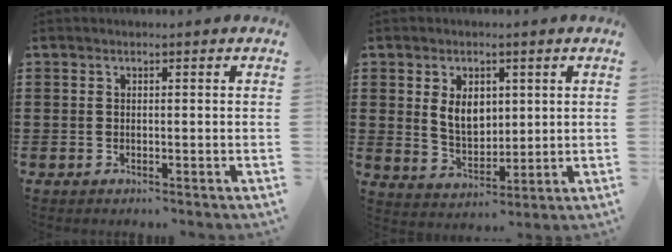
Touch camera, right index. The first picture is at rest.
{"total": 5.9, "force": [1.5, 4.0, 4.0], "torque": [-0.074, 0.008, 0.023]}